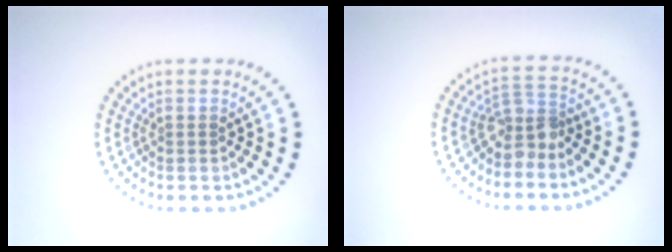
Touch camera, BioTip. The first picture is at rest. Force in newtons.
{"total": 2.7, "press": 1.9, "slide": 1.9}